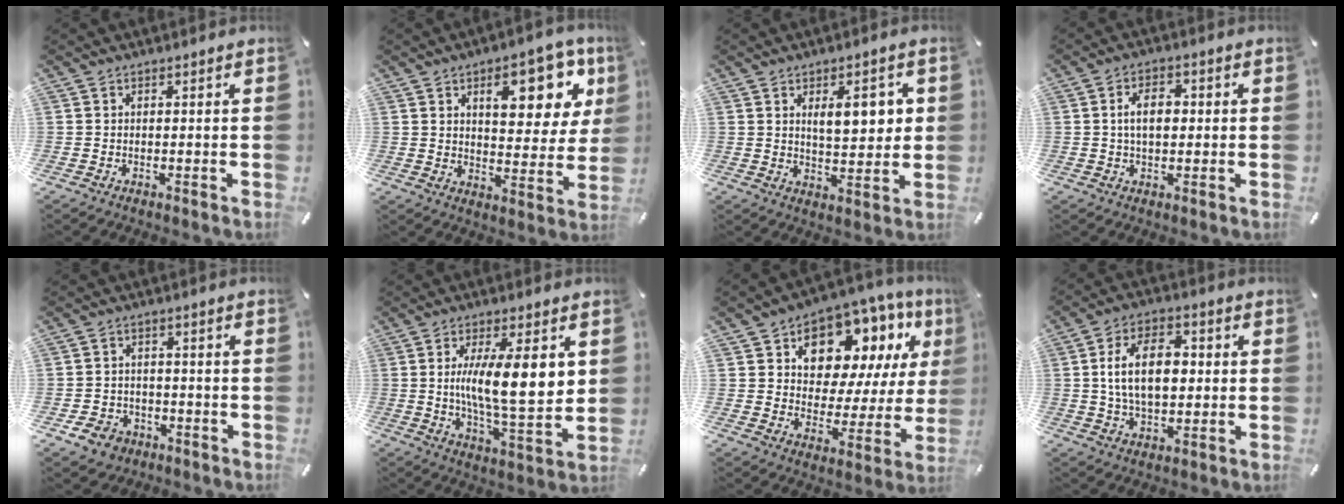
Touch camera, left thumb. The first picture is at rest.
{"total": 16.0, "force": [7.3, 7.9, 11.8], "torque": [-0.143, -0.028, 0.116]}
{"total": 9.0, "force": [3.2, 4.5, 7.1], "torque": [-0.091, -0.011, 0.046]}
{"total": 6.3, "force": [0.5, 3.9, 5.0], "torque": [-0.089, 0.004, 0.001]}
{"total": 5.4, "force": [-3.0, 4.3, 1.5], "torque": [-0.026, 0.015, -0.058]}
{"total": 15.0, "force": [2.8, 3.9, 14.2], "torque": [-0.251, -0.015, 0.037]}
{"total": 12.6, "force": [7.8, 8.2, 5.7], "torque": [-0.094, -0.063, 0.139]}
{"total": 12.9, "force": [0.9, 8.1, 10.0], "torque": [-0.188, 0.006, 0.012]}